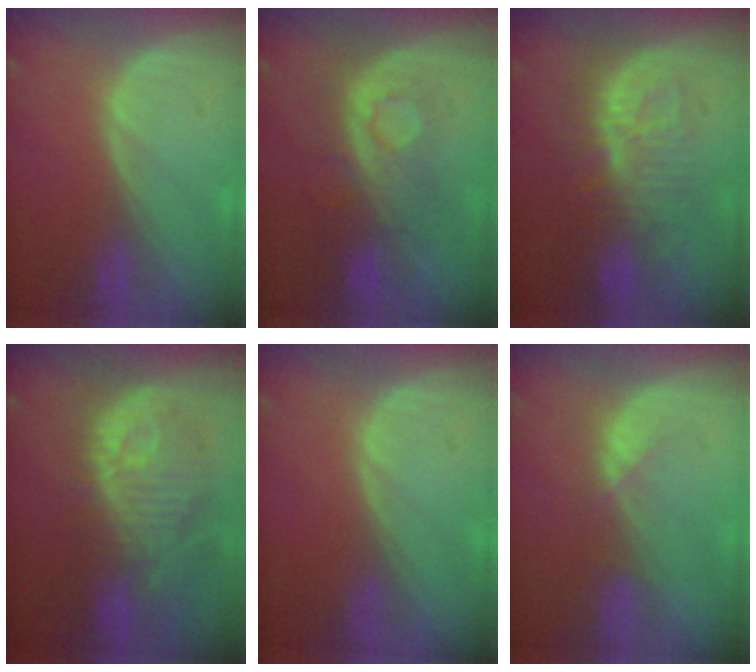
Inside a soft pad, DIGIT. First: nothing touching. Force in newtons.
{"total": 7.7, "press": 7.6, "slide": 1.5}
{"total": 9.6, "press": 9.1, "slide": 2.9}
{"total": 12.2, "press": 10.9, "slide": 5.4}
{"total": 0.0}
{"total": 2.3, "press": 2.2, "slide": 0.7}